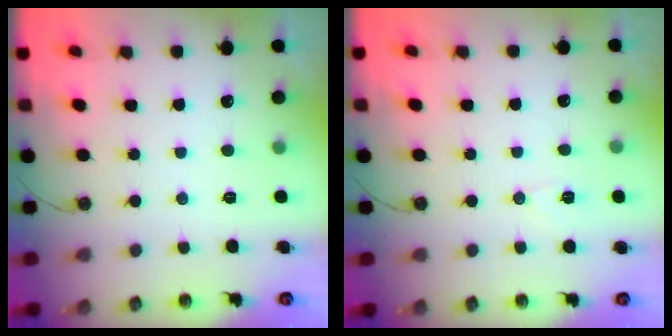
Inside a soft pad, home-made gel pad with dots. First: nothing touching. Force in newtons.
{"total": 6.3, "press": 6.2, "slide": 1.1}